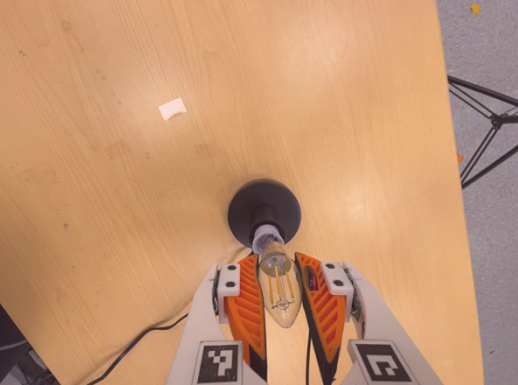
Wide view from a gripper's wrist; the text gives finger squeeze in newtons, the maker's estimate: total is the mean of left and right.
{"total": 20.3, "left": 21.8, "right": 18.7}